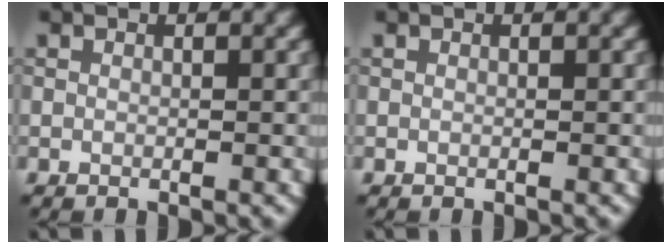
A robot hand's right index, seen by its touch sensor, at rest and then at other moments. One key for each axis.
{"total": 0.0}